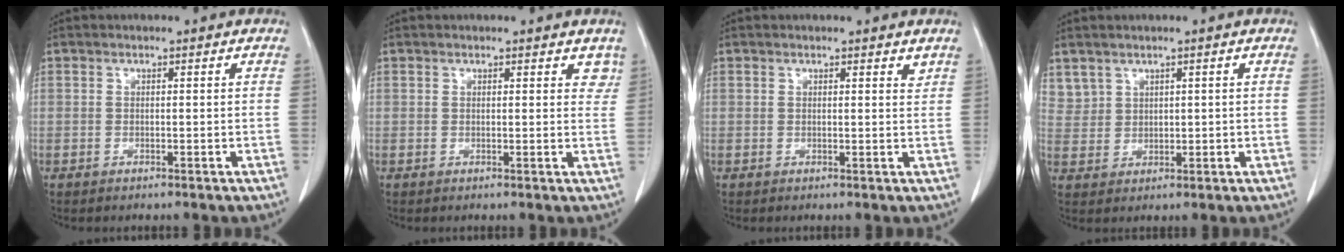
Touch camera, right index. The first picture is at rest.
{"total": 2.6, "force": [2.1, 1.4, 0.7], "torque": [0.017, -0.003, 0.015]}
{"total": 1.6, "force": [1.4, 0.6, 0.5], "torque": [0.001, -0.001, 0.015]}
{"total": 3.5, "force": [2.2, 2.6, 0.2], "torque": [0.002, 0.008, 0.051]}